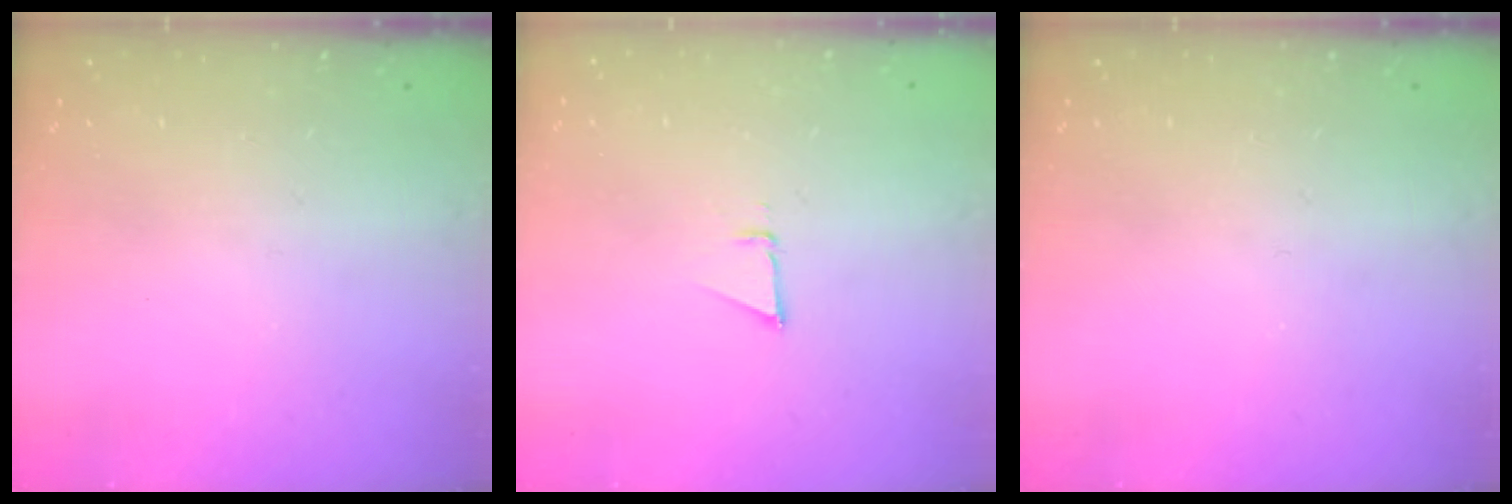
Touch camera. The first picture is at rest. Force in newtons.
{"total": 2.6, "press": 2.5, "slide": 0.8}
{"total": 0.0}